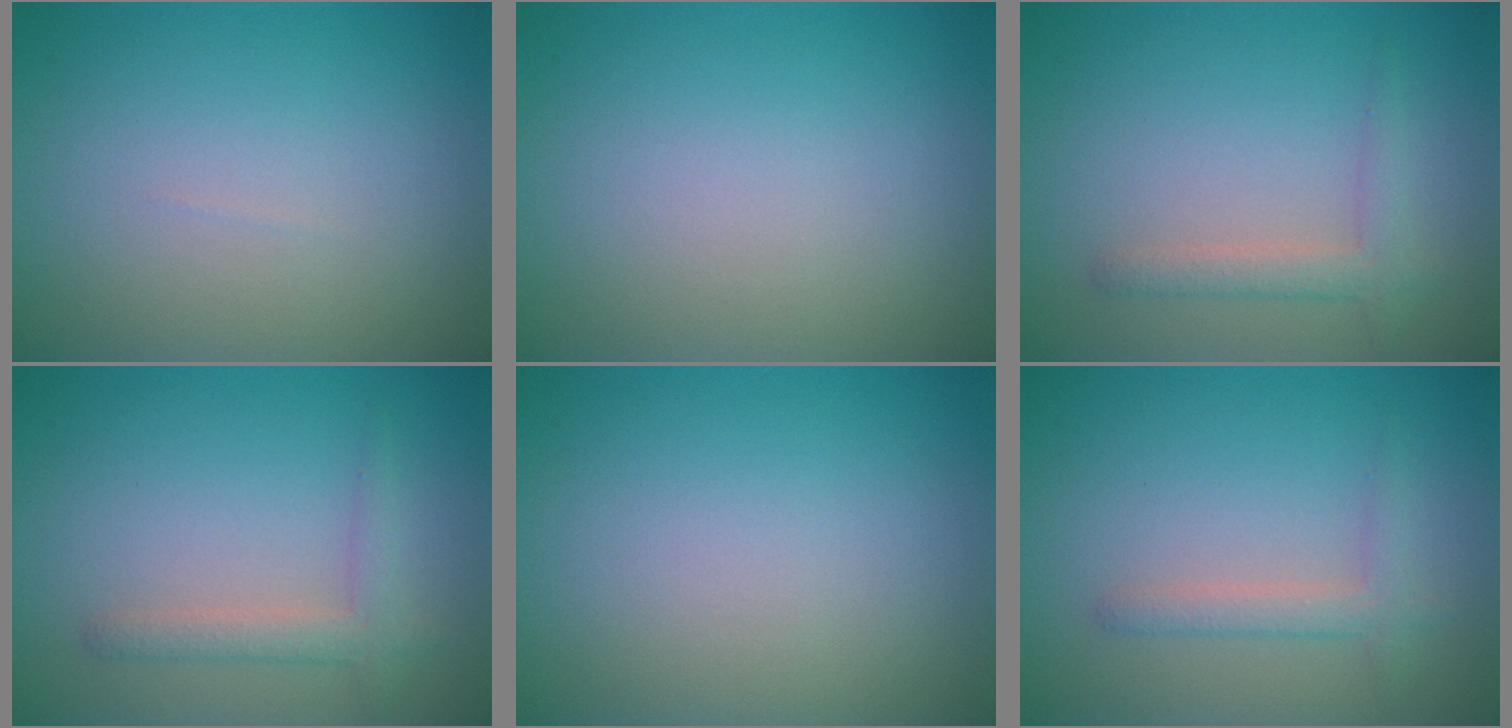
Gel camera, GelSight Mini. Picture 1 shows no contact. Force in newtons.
{"total": 0.0}
{"total": 2.2, "press": 2.2, "slide": 0.1}
{"total": 2.2, "press": 2.2, "slide": 0.1}
{"total": 0.0}
{"total": 1.8, "press": 1.8, "slide": 0.2}